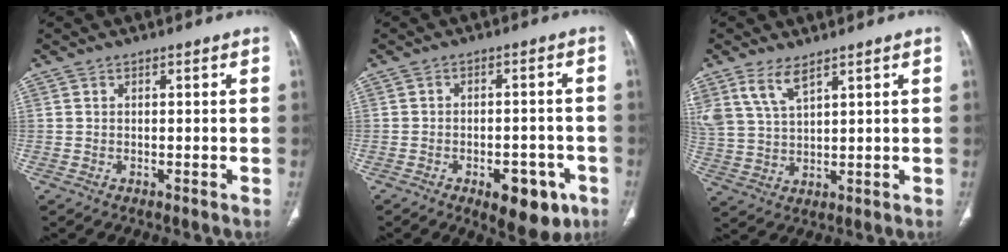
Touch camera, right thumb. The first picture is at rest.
{"total": 12.5, "force": [-6.0, 6.4, 8.9], "torque": [-0.083, 0.023, -0.070]}
{"total": 6.8, "force": [4.6, 2.5, 4.4], "torque": [-0.092, -0.015, 0.102]}